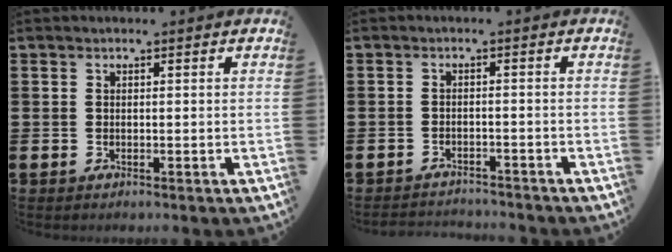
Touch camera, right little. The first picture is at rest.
{"total": 1.9, "force": [-1.9, 0.0, -0.2], "torque": [-0.003, 0.003, -0.041]}